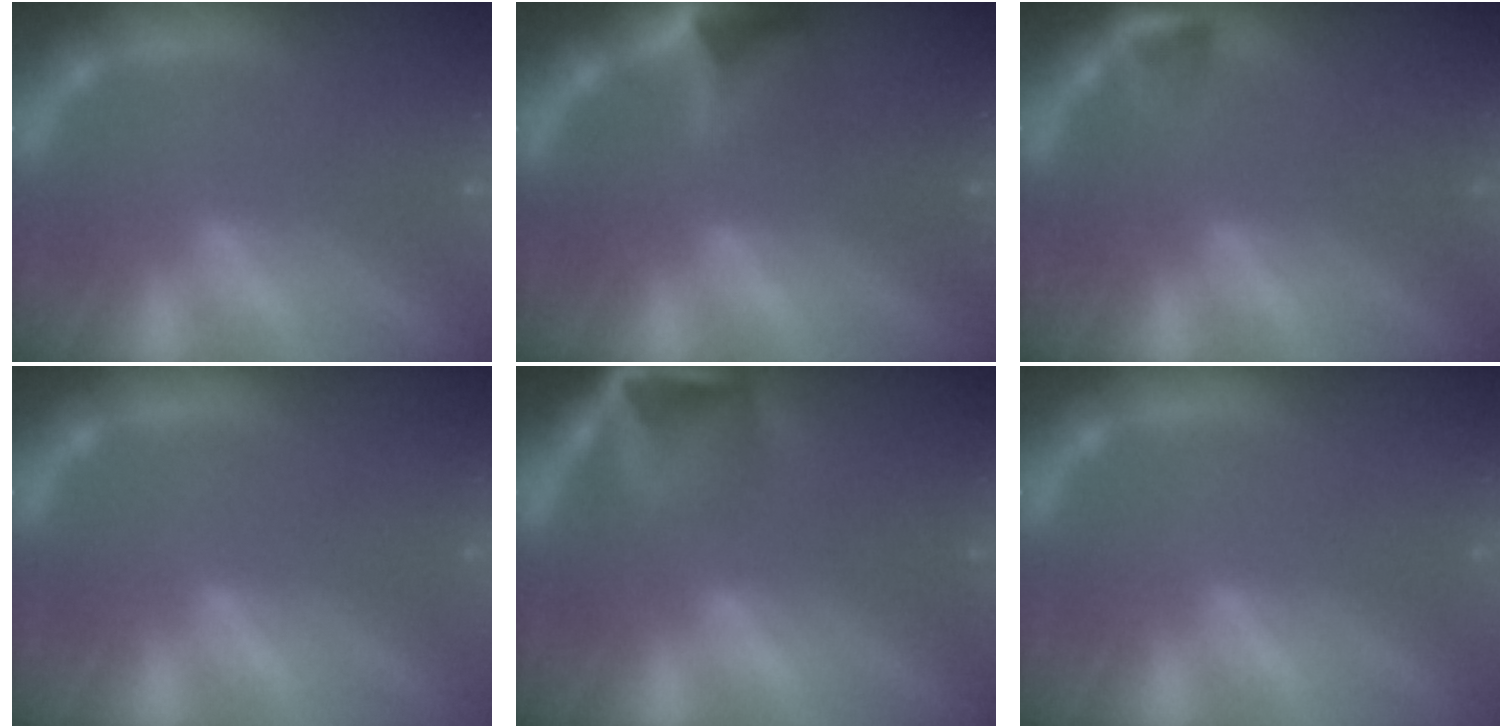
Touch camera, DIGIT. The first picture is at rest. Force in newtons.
{"total": 4.9}
{"total": 1.9}
{"total": 0.0}
{"total": 6.0}
{"total": 0.0}